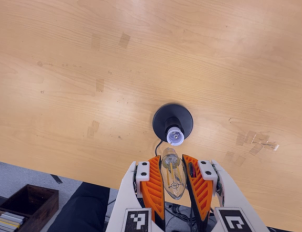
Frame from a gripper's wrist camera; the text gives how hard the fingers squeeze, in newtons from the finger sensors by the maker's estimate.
{"total": 21.2, "left": 23.0, "right": 19.4}